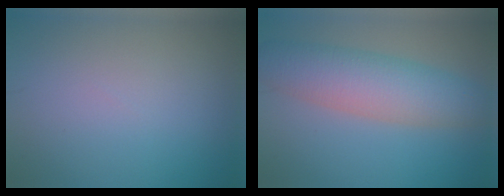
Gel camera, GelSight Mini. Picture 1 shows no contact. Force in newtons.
{"total": 6.7, "press": 6.7, "slide": 0.2}